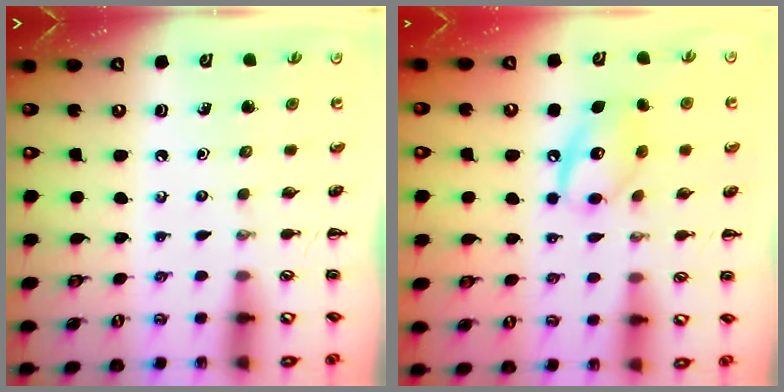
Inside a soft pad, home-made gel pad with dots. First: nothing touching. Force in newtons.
{"total": 11.2, "press": 11.1, "slide": 1.4}